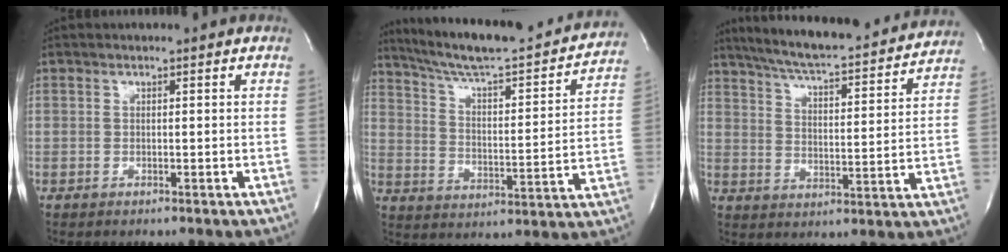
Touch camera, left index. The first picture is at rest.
{"total": 24.6, "force": [21.8, 3.0, 11.0], "torque": [-0.172, -0.012, 0.301]}
{"total": 22.7, "force": [20.5, 2.9, 9.3], "torque": [-0.151, -0.010, 0.277]}